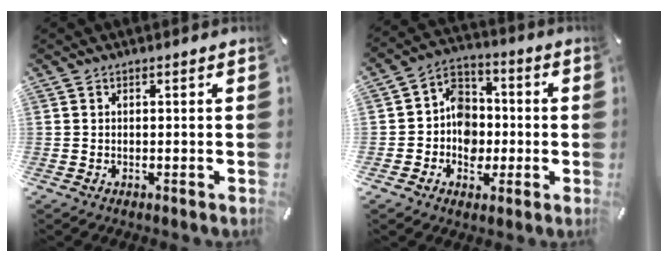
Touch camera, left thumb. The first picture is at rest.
{"total": 9.7, "force": [-2.5, 8.8, 3.4], "torque": [-0.068, 0.021, -0.046]}